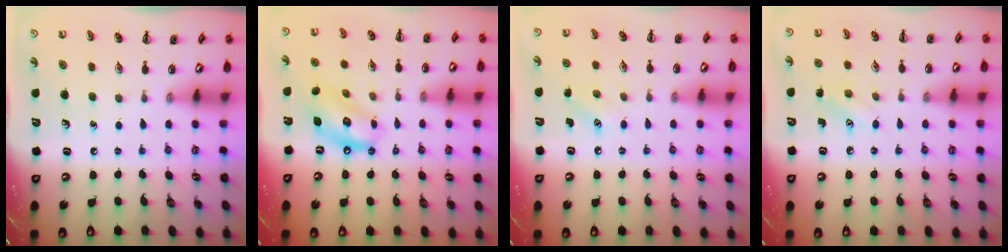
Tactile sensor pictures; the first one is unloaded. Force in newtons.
{"total": 12.3, "press": 11.9, "slide": 3.1}
{"total": 6.8, "press": 6.5, "slide": 1.7}
{"total": 7.4, "press": 7.1, "slide": 1.9}